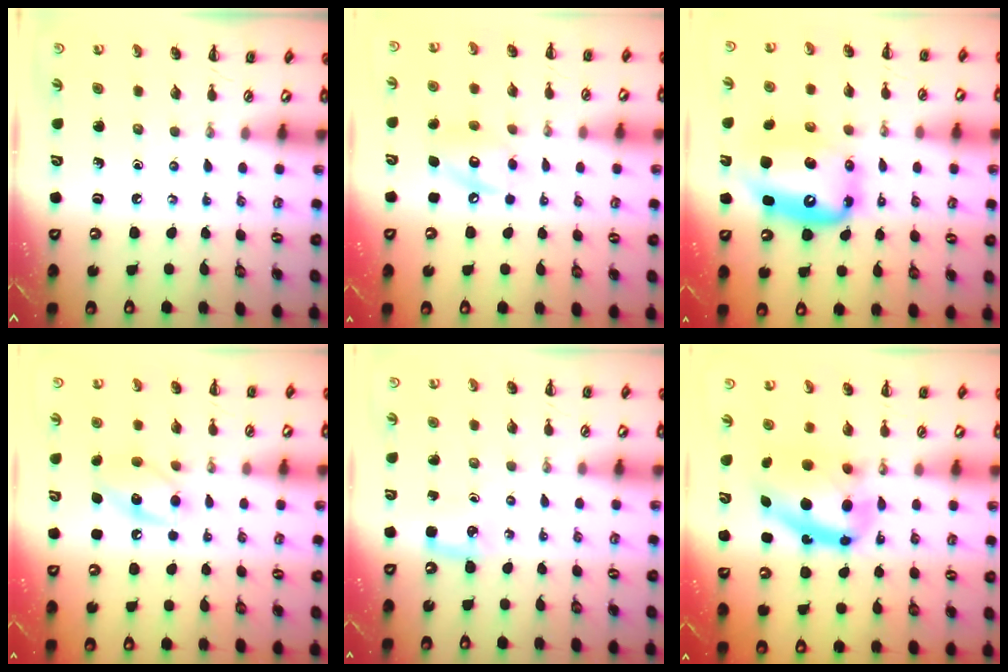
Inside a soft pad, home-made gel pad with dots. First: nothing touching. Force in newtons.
{"total": 9.0, "press": 8.9, "slide": 1.1}
{"total": 12.2, "press": 11.8, "slide": 3.1}
{"total": 10.8, "press": 10.8, "slide": 0.7}
{"total": 3.5, "press": 3.4, "slide": 1.0}
{"total": 12.4, "press": 12.0, "slide": 3.0}